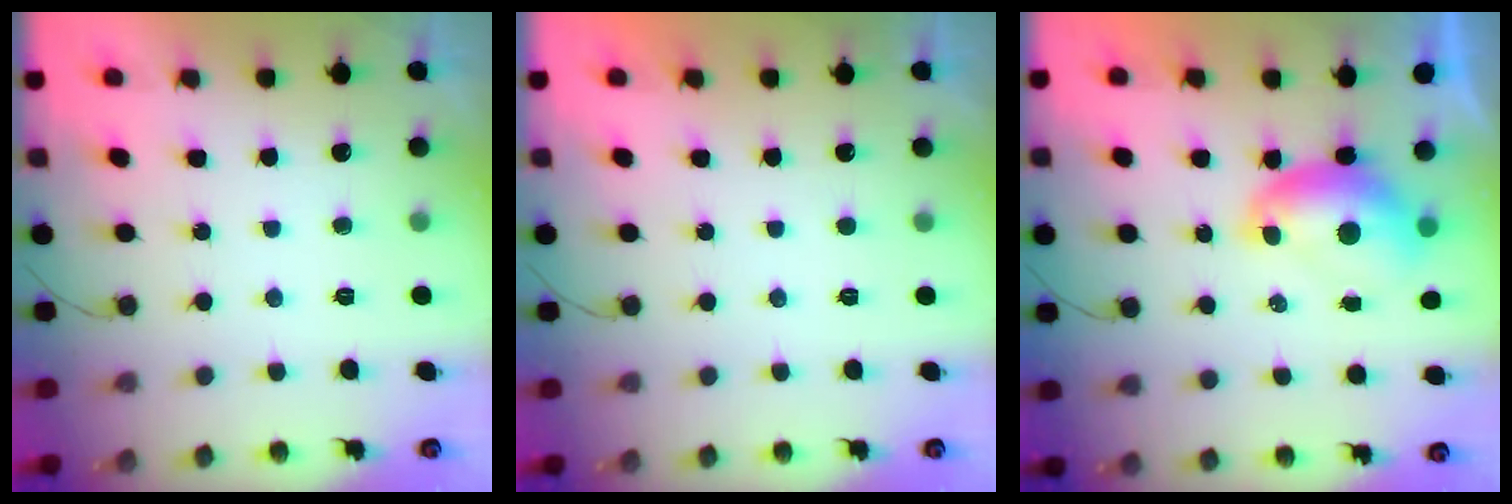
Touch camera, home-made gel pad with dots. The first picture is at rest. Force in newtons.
{"total": 0.0}
{"total": 8.0, "press": 7.9, "slide": 1.0}